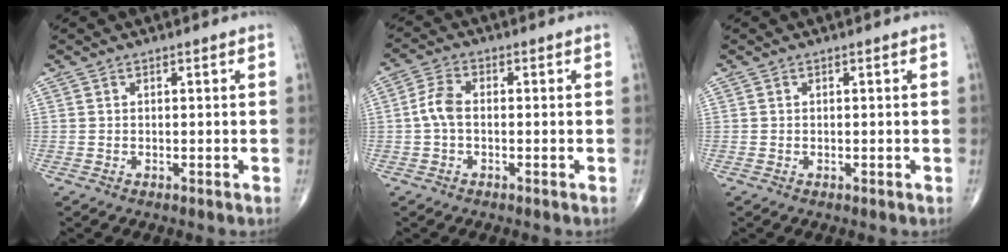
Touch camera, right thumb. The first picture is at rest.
{"total": 4.4, "force": [-0.5, 2.6, 3.5], "torque": [-0.076, 0.013, -0.016]}
{"total": 0.0}